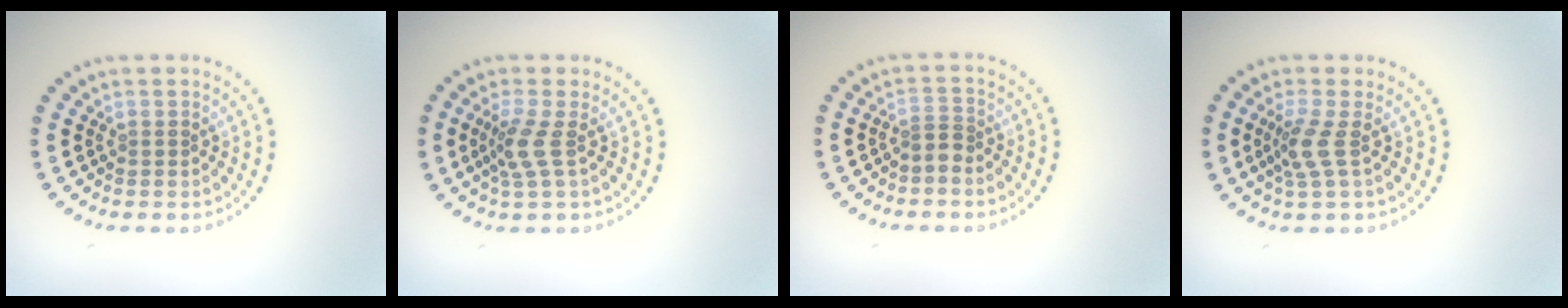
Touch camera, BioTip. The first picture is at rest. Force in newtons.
{"total": 2.2, "press": 1.8, "slide": 1.4}
{"total": 1.5, "press": 1.1, "slide": 1.0}
{"total": 2.2, "press": 1.8, "slide": 1.4}